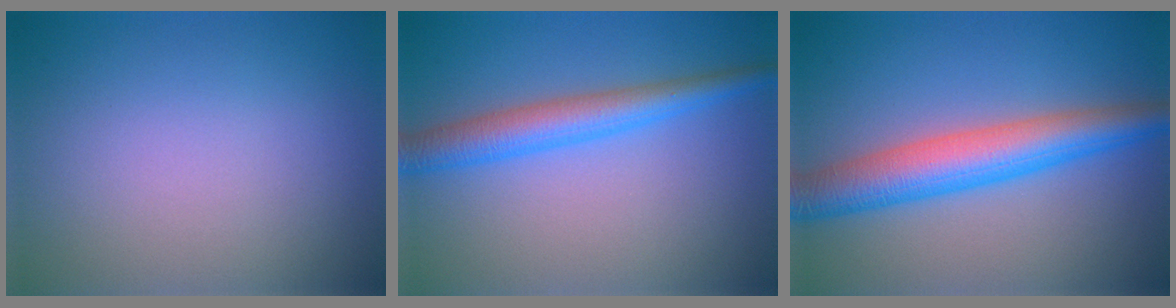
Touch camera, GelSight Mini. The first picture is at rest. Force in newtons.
{"total": 4.3, "press": 4.3, "slide": 0.1}
{"total": 6.3, "press": 6.3, "slide": 0.0}